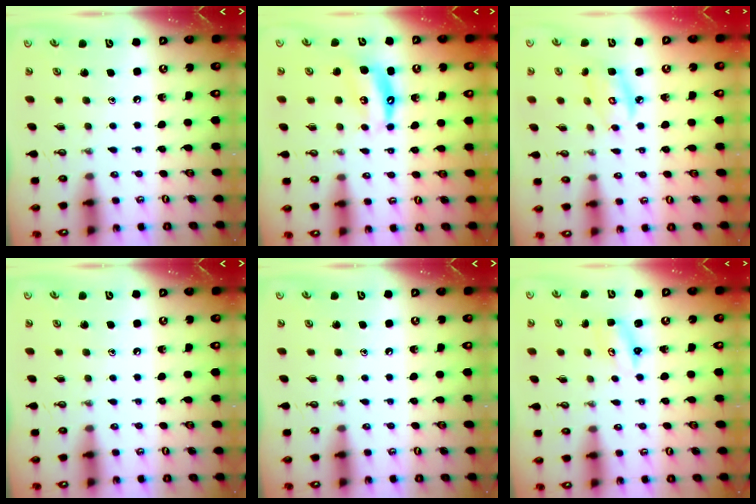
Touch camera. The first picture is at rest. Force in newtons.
{"total": 6.4, "press": 6.4, "slide": 0.7}
{"total": 5.8, "press": 5.8, "slide": 0.3}
{"total": 0.0}
{"total": 0.0}
{"total": 2.9, "press": 2.9, "slide": 0.3}